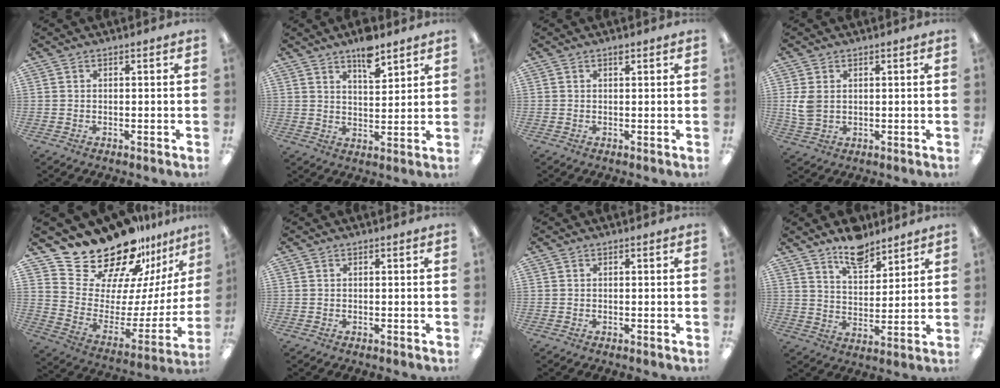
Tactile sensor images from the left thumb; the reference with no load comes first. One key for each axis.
{"total": 7.7, "fx": 5.8, "fy": 2.9, "fz": 4.1, "tx": -0.054, "ty": -0.036, "tz": 0.098}
{"total": 1.5, "fx": 1.1, "fy": 0.5, "fz": 0.9, "tx": -0.011, "ty": -0.003, "tz": 0.017}
{"total": 4.8, "fx": 1.1, "fy": 3.4, "fz": 3.1, "tx": -0.074, "ty": 0.001, "tz": 0.020}
{"total": 24.6, "fx": 21.1, "fy": 9.4, "fz": 8.3, "tx": -0.142, "ty": -0.162, "tz": 0.384}
{"total": 0.0}
{"total": 0.0}
{"total": 9.8, "fx": 8.0, "fy": 4.2, "fz": 3.8, "tx": -0.050, "ty": -0.050, "tz": 0.143}